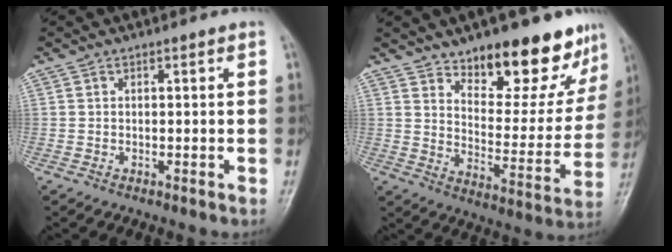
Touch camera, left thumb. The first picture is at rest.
{"total": 18.5, "force": [13.4, 7.5, 10.4], "torque": [-0.082, -0.096, 0.195]}